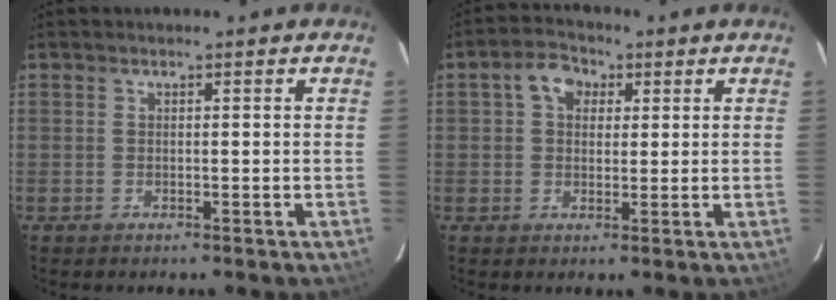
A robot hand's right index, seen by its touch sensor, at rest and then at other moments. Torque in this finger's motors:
{"motor_torque": [0.16, 0.15, 0.12, 0.04]}